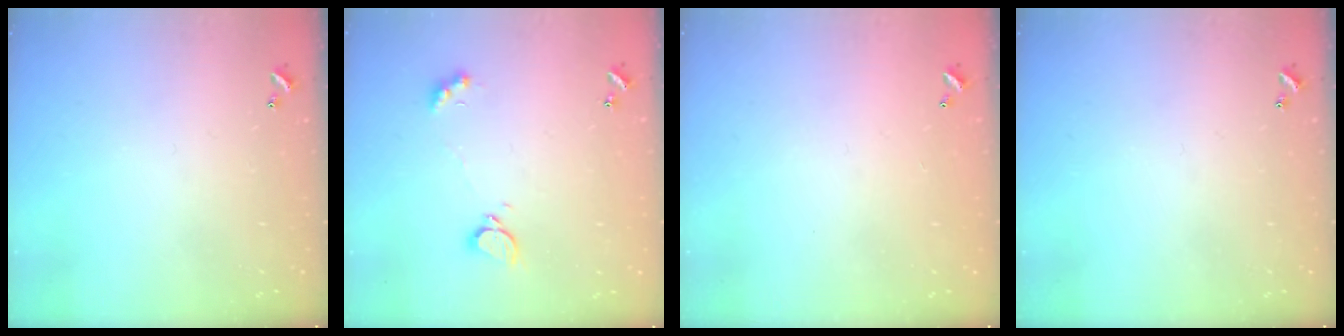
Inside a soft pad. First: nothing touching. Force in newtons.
{"total": 2.5, "press": 2.4, "slide": 0.5}
{"total": 2.9, "press": 2.9, "slide": 0.1}
{"total": 0.0}